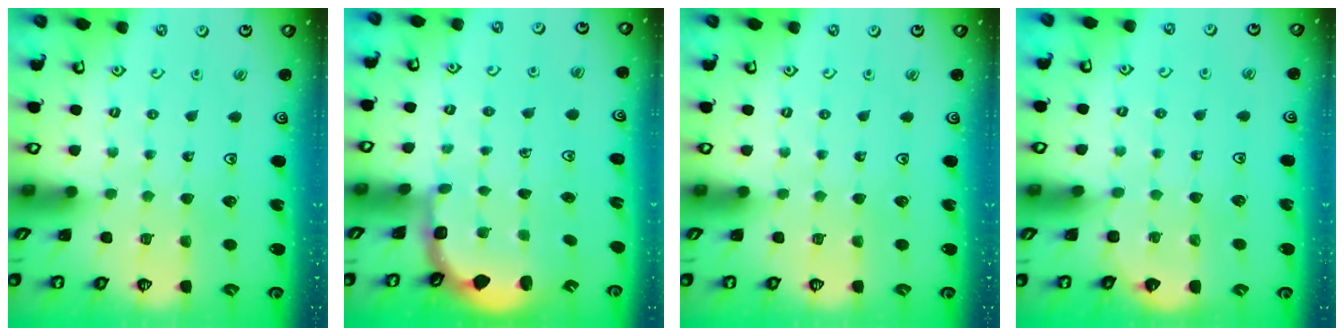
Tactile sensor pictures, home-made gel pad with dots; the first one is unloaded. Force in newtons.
{"total": 2.7, "press": 2.1, "slide": 1.7}
{"total": 0.0}
{"total": 2.3, "press": 2.3, "slide": 0.1}